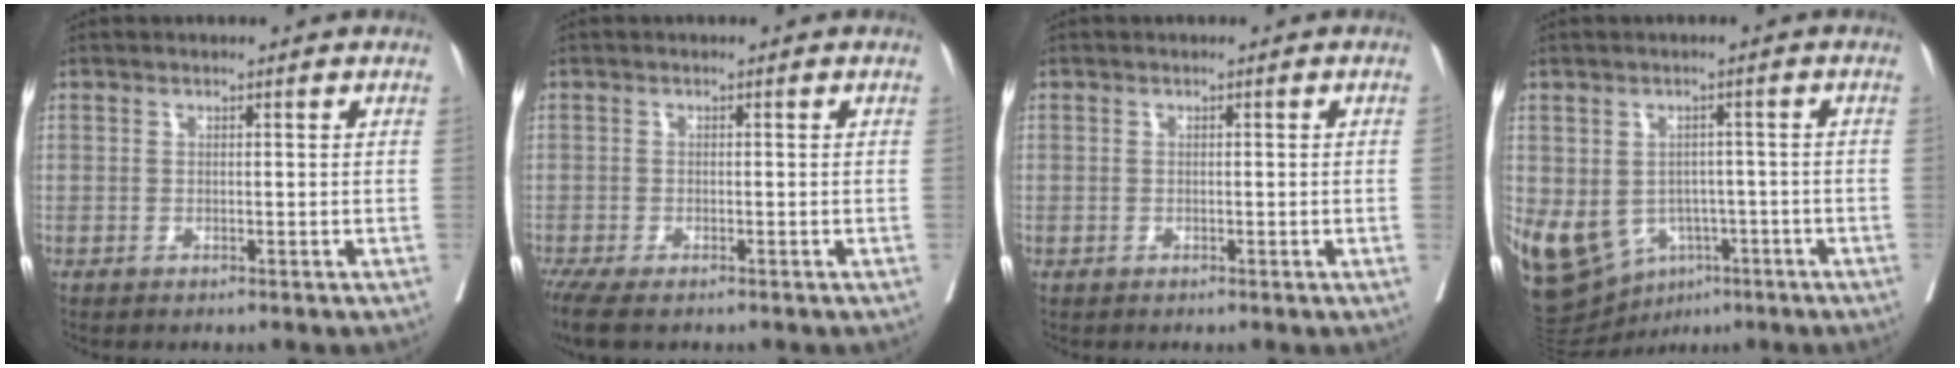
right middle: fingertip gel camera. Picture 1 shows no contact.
{"total": 5.7, "force": [-4.3, 1.7, 3.4], "torque": [-0.061, -0.017, -0.074]}
{"total": 0.0}
{"total": 11.7, "force": [-4.5, 9.0, 5.9], "torque": [-0.120, 0.013, -0.055]}